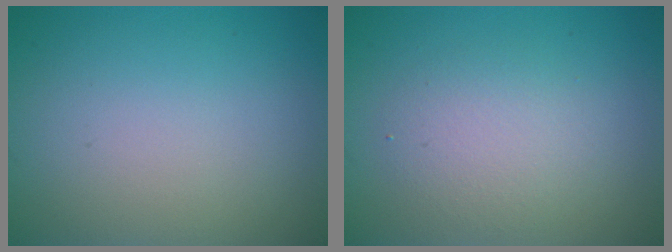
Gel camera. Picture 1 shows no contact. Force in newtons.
{"total": 2.9, "press": 2.8, "slide": 0.2}